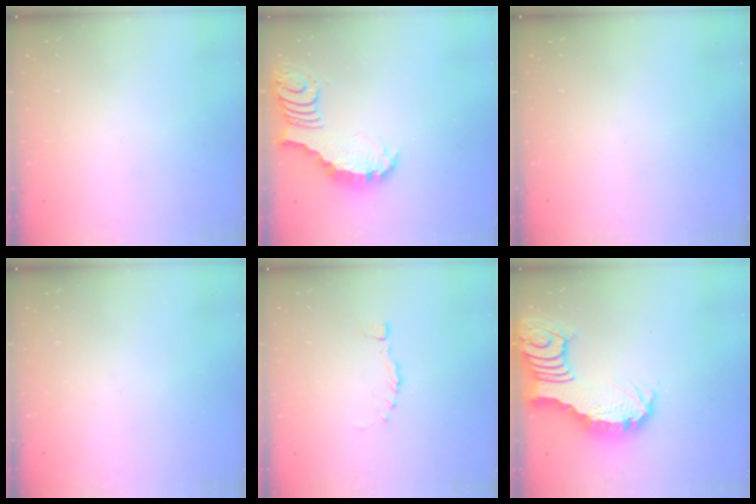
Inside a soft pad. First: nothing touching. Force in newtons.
{"total": 3.9, "press": 3.9, "slide": 0.6}
{"total": 0.0}
{"total": 0.0}
{"total": 0.0}
{"total": 6.3, "press": 6.3, "slide": 0.9}